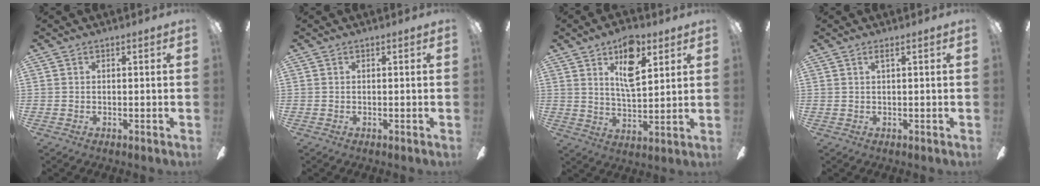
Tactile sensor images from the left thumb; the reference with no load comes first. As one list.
[{"total": 0.0}, {"total": 11.8, "force": [6.7, 5.1, 8.2], "torque": [-0.125, -0.023, 0.114]}, {"total": 1.3, "force": [0.7, -0.2, 1.1], "torque": [-0.024, -0.002, 0.013]}]